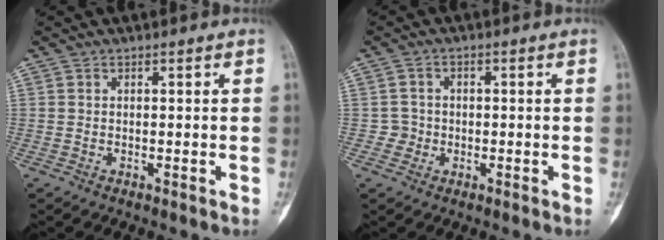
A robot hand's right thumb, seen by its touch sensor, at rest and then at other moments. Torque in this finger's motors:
{"motor_torque": [0.46, 0.14, -0.27, 0.21, -0.13]}